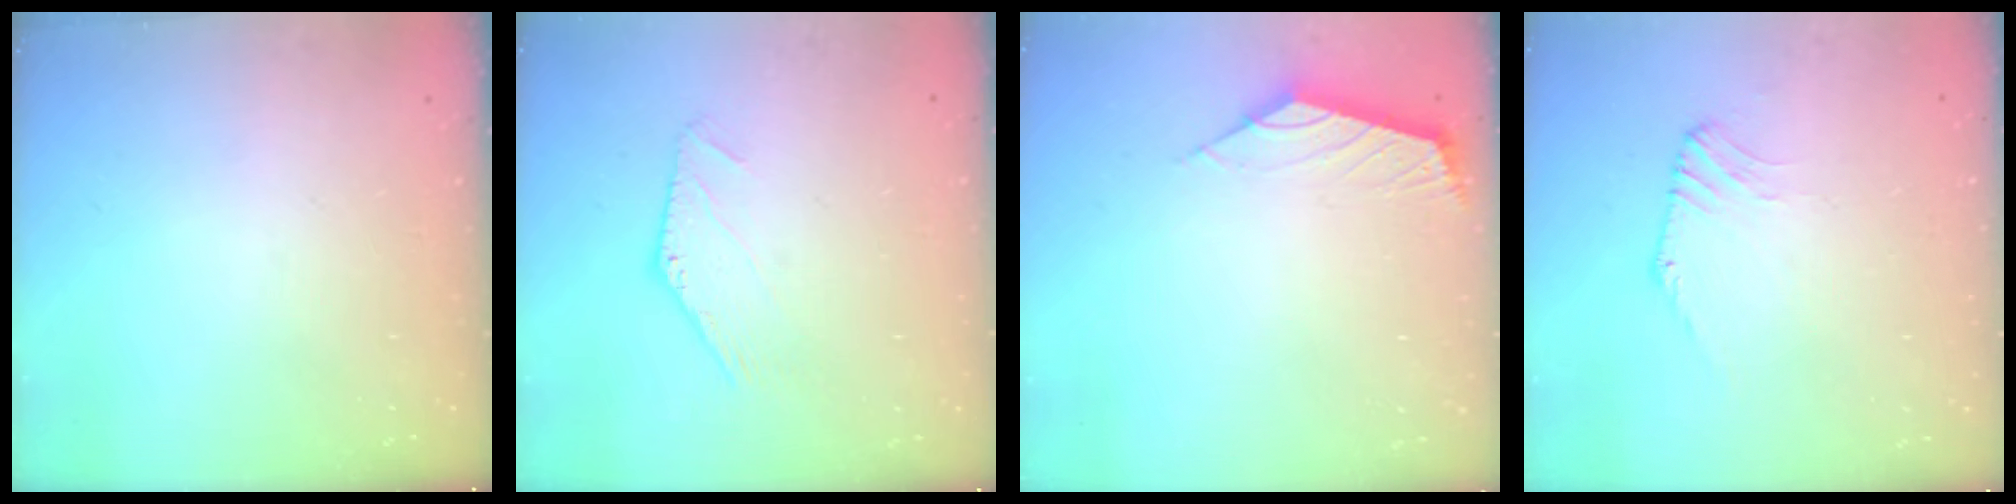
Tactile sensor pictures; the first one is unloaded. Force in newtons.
{"total": 0.0}
{"total": 2.5, "press": 2.4, "slide": 0.6}
{"total": 1.4, "press": 1.4, "slide": 0.4}